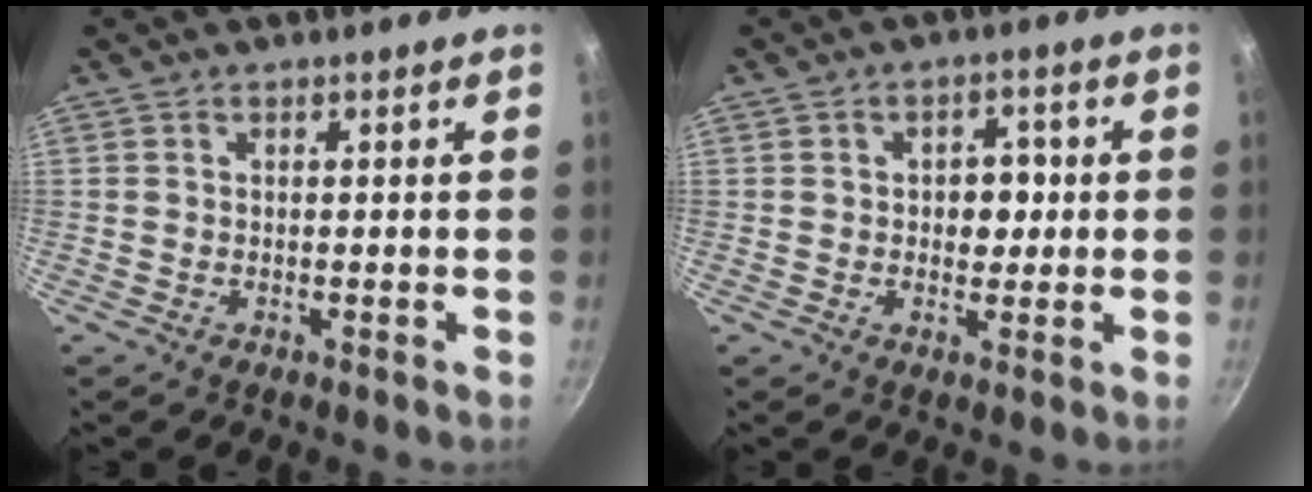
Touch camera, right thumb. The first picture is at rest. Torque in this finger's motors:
{"motor_torque": [-0.15, 0.32, -0.05, -0.08, 0.07]}